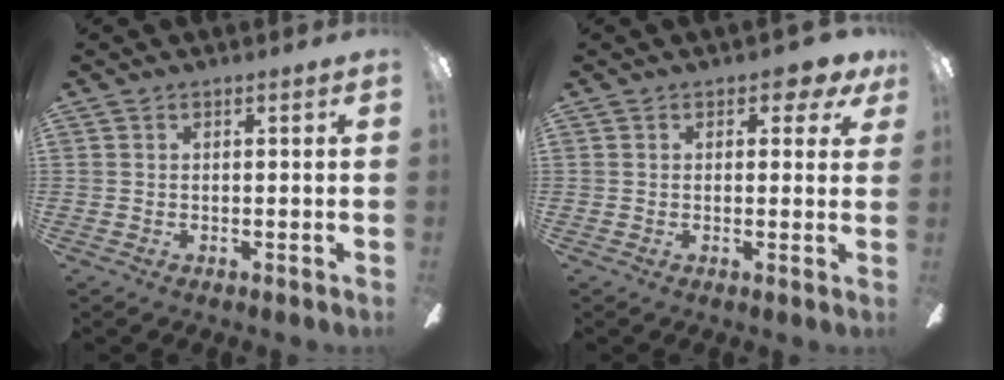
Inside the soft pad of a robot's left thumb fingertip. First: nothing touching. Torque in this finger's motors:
{"motor_torque": [0.00, 0.01, 0.03, -0.02, 0.00]}